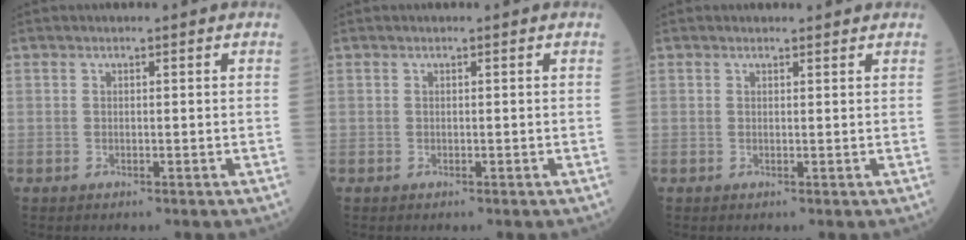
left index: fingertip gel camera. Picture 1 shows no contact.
{"total": 0.0}
{"total": 1.5, "force": [1.5, 0.4, 0.1], "torque": [-0.001, 0.004, 0.017]}